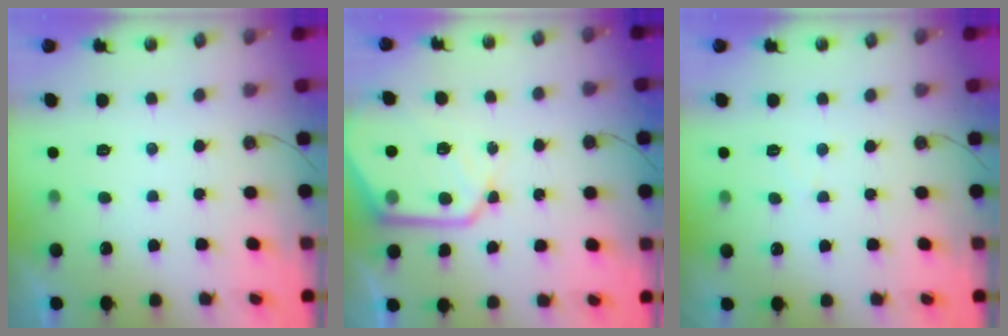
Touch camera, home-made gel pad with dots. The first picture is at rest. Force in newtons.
{"total": 13.3, "press": 13.2, "slide": 1.5}
{"total": 3.5, "press": 3.5, "slide": 0.5}